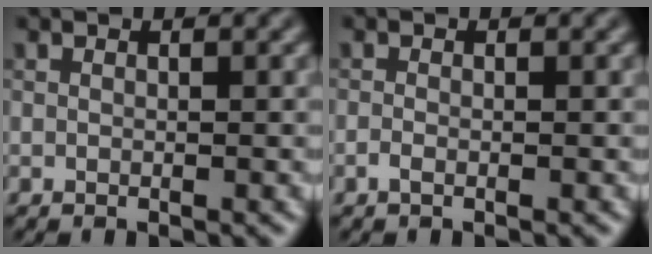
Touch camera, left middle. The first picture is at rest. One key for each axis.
{"total": 0.6, "fx": -0.3, "fy": 0.3, "fz": 0.5, "tx": -0.012, "ty": -0.002, "tz": -0.009}